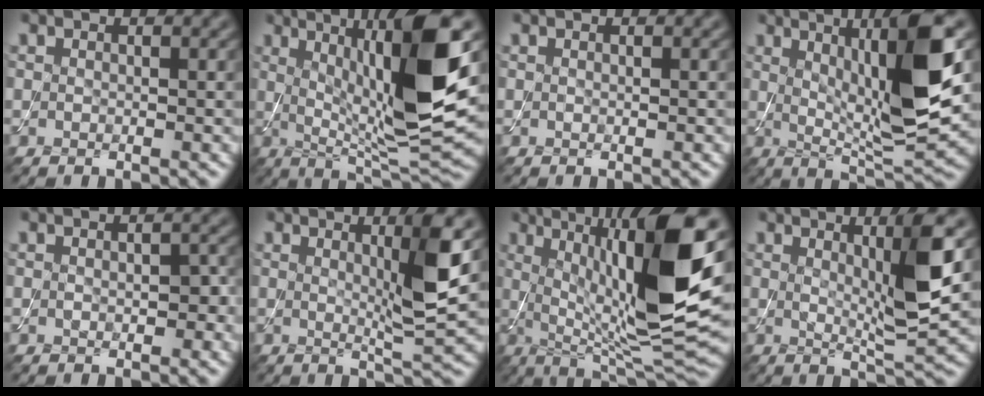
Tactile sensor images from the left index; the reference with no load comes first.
{"total": 12.8, "force": [2.3, 2.6, 12.4], "torque": [-0.190, 0.000, 0.045]}
{"total": 0.0}
{"total": 10.7, "force": [2.0, 2.1, 10.3], "torque": [-0.156, -0.006, 0.044]}
{"total": 2.1, "force": [-0.1, 1.2, 1.7], "torque": [-0.025, -0.001, 0.000]}
{"total": 5.3, "force": [1.4, 0.5, 5.1], "torque": [-0.080, -0.010, 0.028]}
{"total": 14.6, "force": [2.6, 3.2, 14.0], "torque": [-0.218, 0.000, 0.049]}
{"total": 5.9, "force": [1.6, 0.7, 5.6], "torque": [-0.088, -0.011, 0.032]}